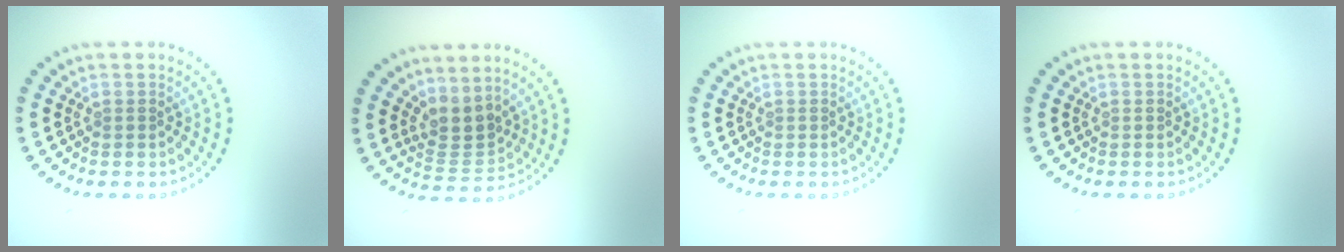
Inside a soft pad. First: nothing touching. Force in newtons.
{"total": 2.8, "press": 2.1, "slide": 1.9}
{"total": 0.0}
{"total": 0.0}